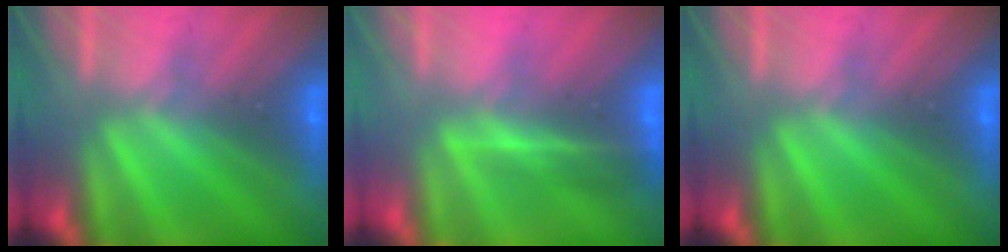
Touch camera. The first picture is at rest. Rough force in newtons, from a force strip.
{"total": 1.6}
{"total": 0.0}